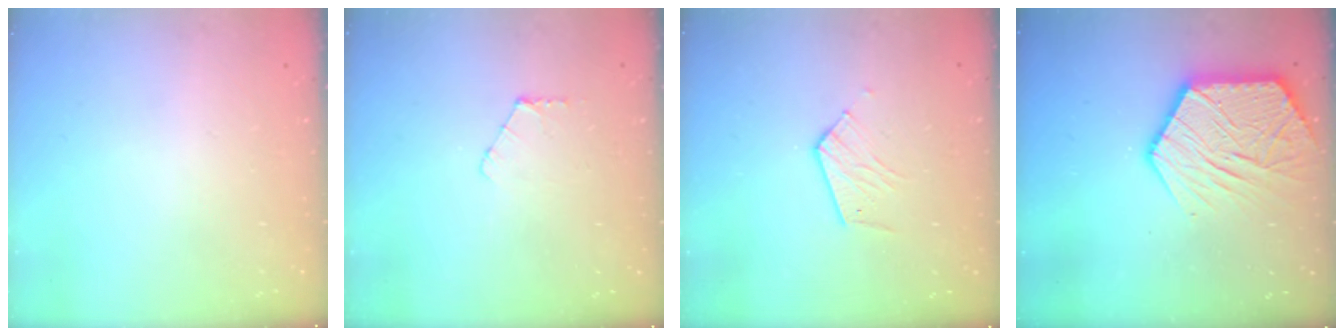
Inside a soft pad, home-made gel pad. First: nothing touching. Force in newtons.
{"total": 4.2, "press": 4.2, "slide": 0.4}
{"total": 7.3, "press": 7.3, "slide": 0.3}
{"total": 15.9, "press": 15.8, "slide": 1.4}